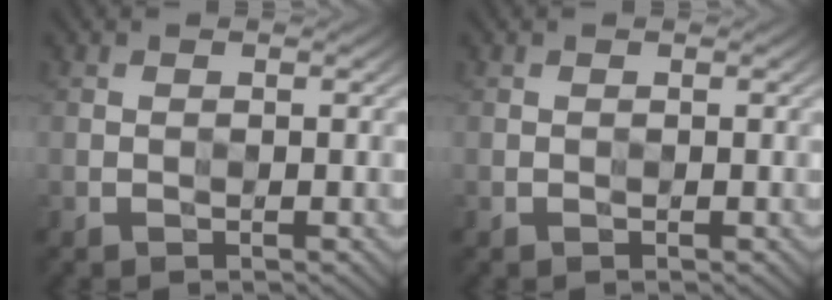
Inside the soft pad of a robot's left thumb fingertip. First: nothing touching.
{"total": 0.0}